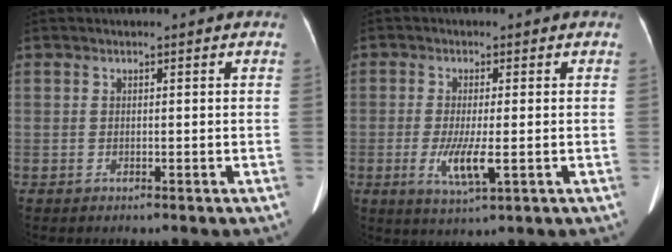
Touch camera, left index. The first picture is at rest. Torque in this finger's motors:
{"motor_torque": [0.86, 0.21, 0.52, 0.14]}